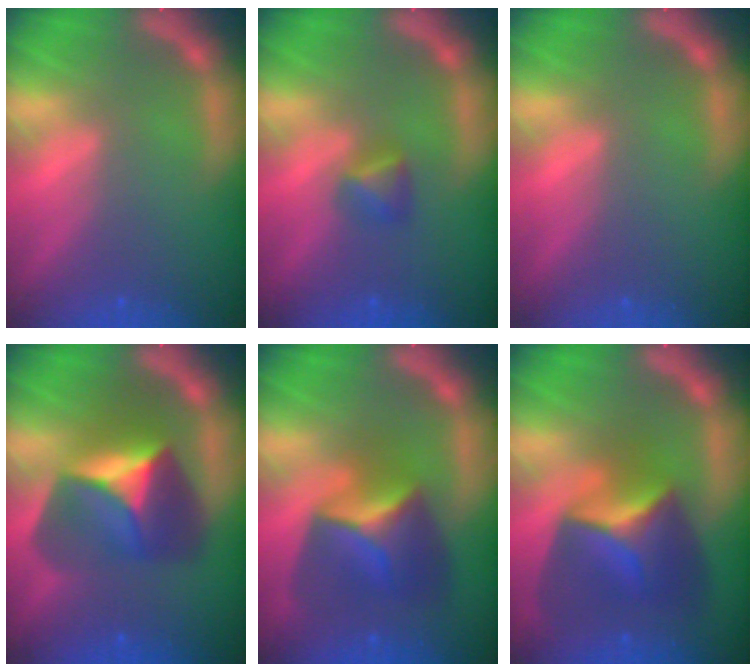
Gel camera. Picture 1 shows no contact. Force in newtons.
{"total": 1.9}
{"total": 0.0}
{"total": 7.9}
{"total": 6.9}
{"total": 7.9}